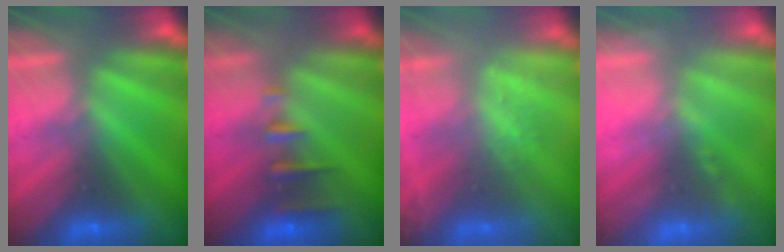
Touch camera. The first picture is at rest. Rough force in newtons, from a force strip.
{"total": 2.3}
{"total": 2.4}
{"total": 2.3}